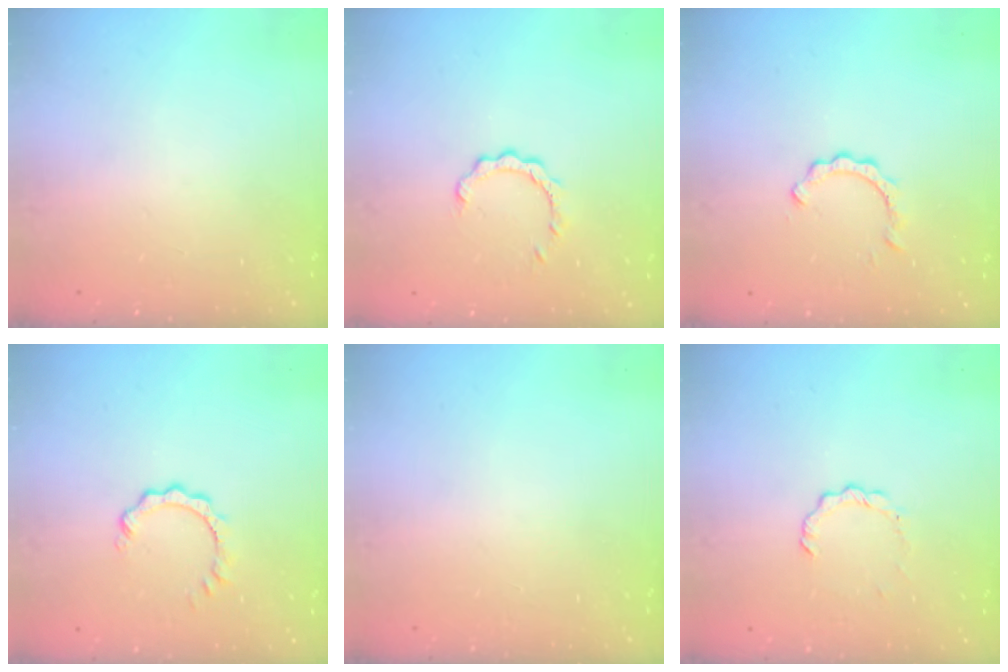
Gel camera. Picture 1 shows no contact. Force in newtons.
{"total": 2.5, "press": 2.5, "slide": 0.3}
{"total": 2.3, "press": 2.3, "slide": 0.3}
{"total": 2.5, "press": 2.5, "slide": 0.2}
{"total": 0.0}
{"total": 3.7, "press": 3.6, "slide": 0.4}